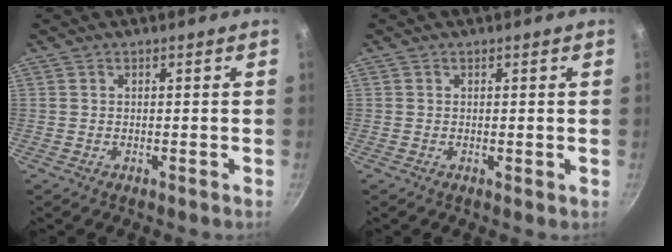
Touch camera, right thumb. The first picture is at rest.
{"total": 0.0}